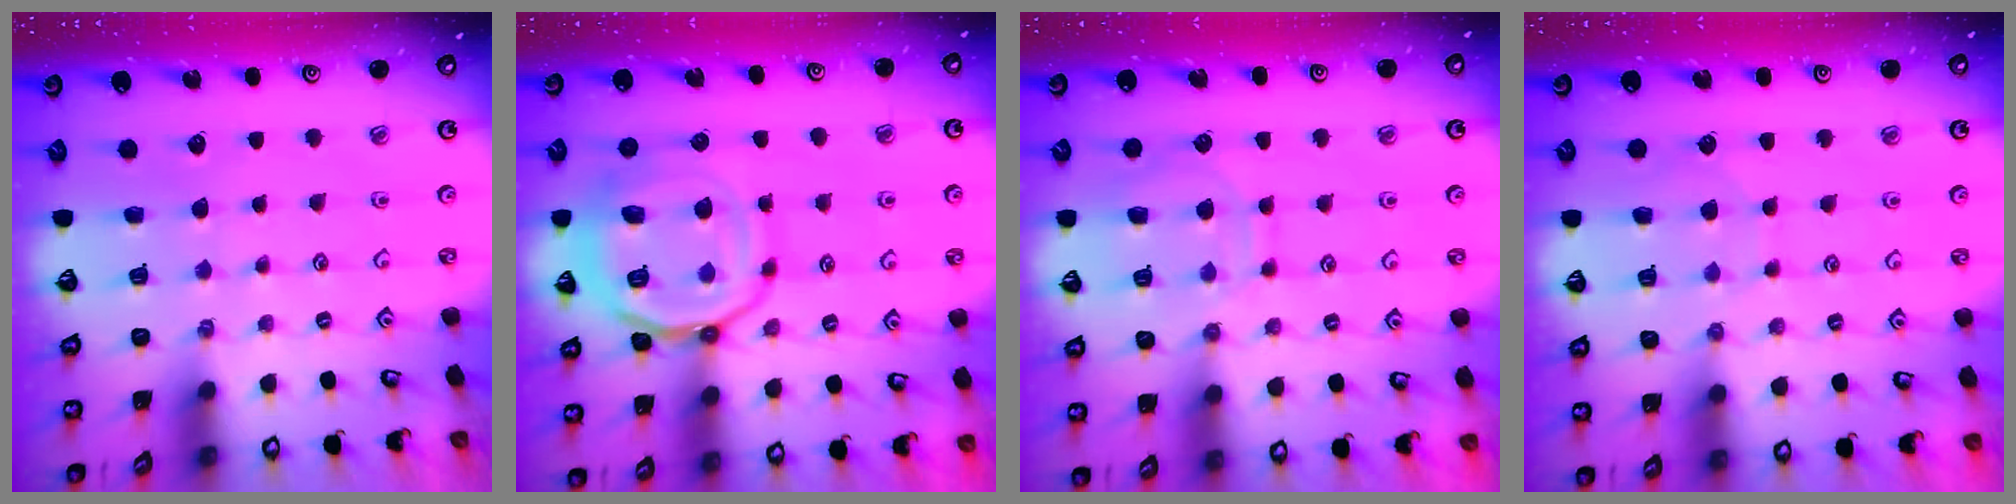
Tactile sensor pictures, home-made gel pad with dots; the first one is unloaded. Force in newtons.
{"total": 17.5, "press": 17.4, "slide": 1.6}
{"total": 10.1, "press": 10.1, "slide": 1.0}
{"total": 5.4, "press": 5.4, "slide": 0.5}